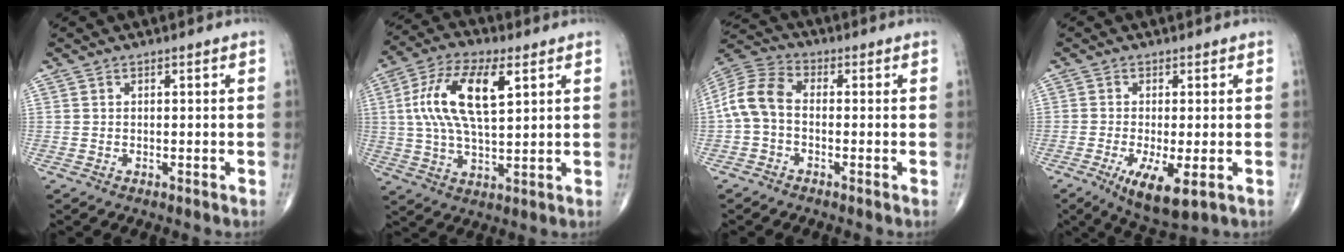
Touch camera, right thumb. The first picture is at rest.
{"total": 15.0, "force": [4.1, 6.3, 12.9], "torque": [-0.256, 0.004, 0.075]}
{"total": 8.2, "force": [-1.1, 5.2, 6.3], "torque": [-0.130, 0.025, -0.036]}
{"total": 8.3, "force": [-2.9, 2.4, 7.4], "torque": [-0.129, -0.020, -0.044]}